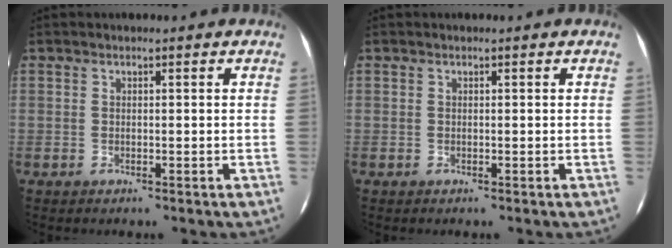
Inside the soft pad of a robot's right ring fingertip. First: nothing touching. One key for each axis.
{"total": 0.0}